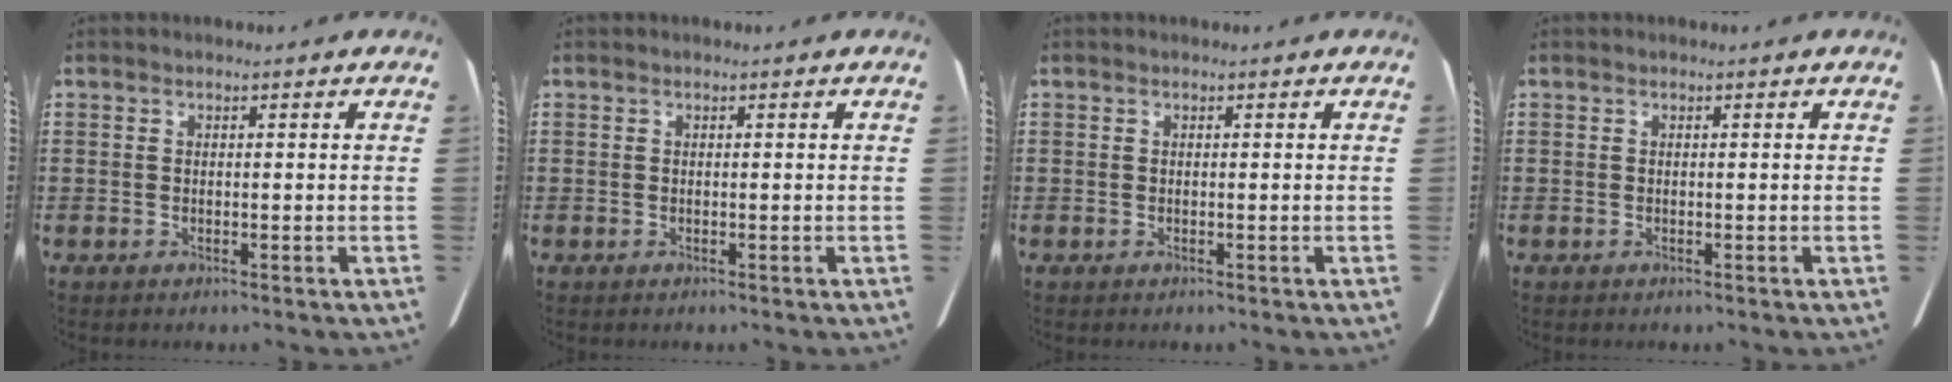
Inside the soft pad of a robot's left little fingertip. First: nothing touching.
{"total": 0.0}
{"total": 0.0}
{"total": 0.0}